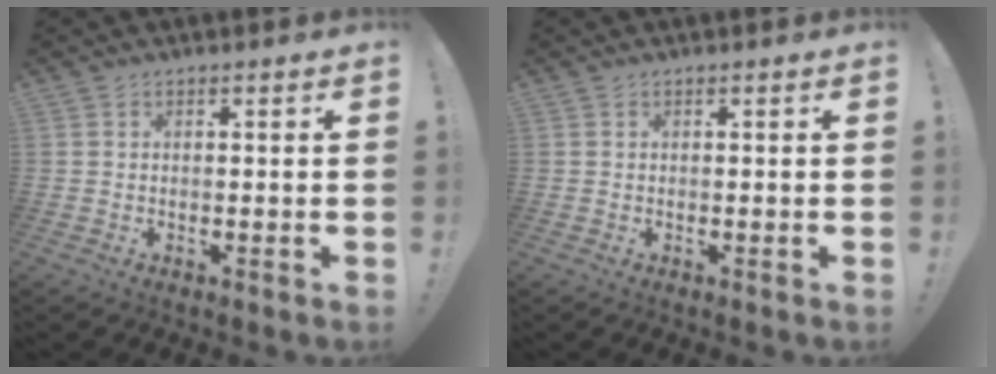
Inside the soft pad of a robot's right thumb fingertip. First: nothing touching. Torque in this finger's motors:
{"motor_torque": [-0.09, 0.09, 0.03, -0.04, 0.00]}